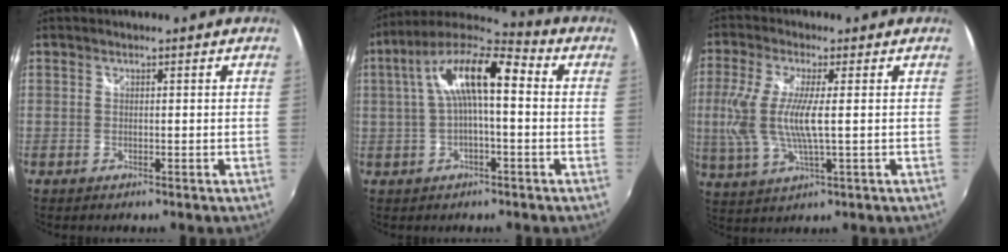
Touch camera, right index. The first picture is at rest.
{"total": 13.2, "force": [1.4, 3.9, 12.5], "torque": [-0.234, 0.030, 0.018]}
{"total": 10.6, "force": [0.1, 2.2, 10.4], "torque": [-0.218, -0.007, 0.006]}